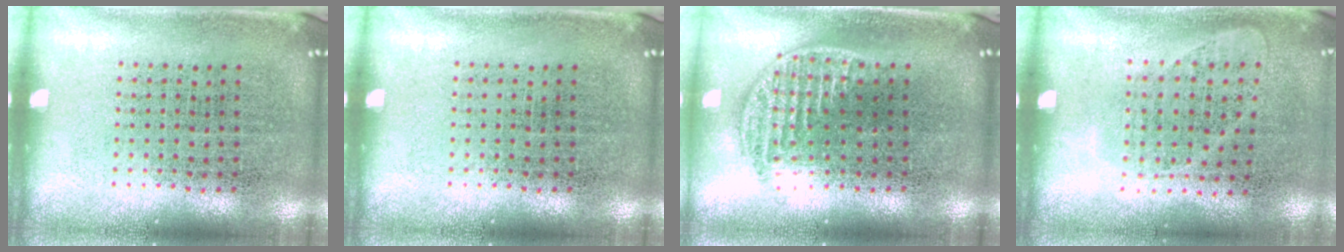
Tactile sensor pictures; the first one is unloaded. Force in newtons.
{"total": 0.0}
{"total": 1.3, "press": 1.1, "slide": 0.5}
{"total": 1.0, "press": 0.8, "slide": 0.5}